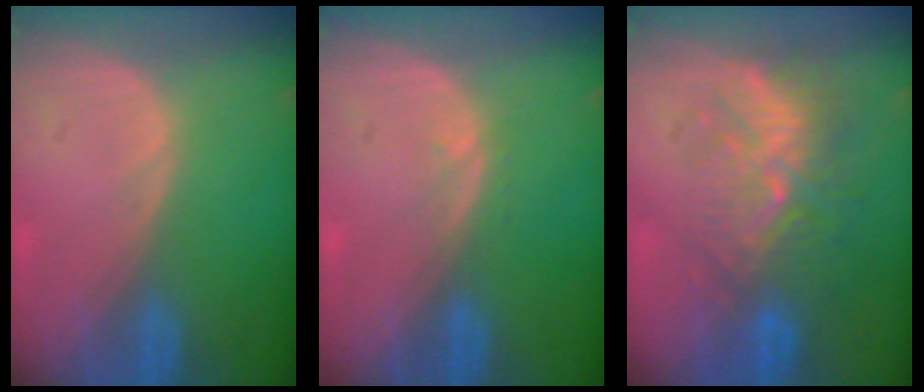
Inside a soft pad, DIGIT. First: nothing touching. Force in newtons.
{"total": 0.7, "press": 0.7, "slide": 0.2}
{"total": 9.4, "press": 8.7, "slide": 3.5}